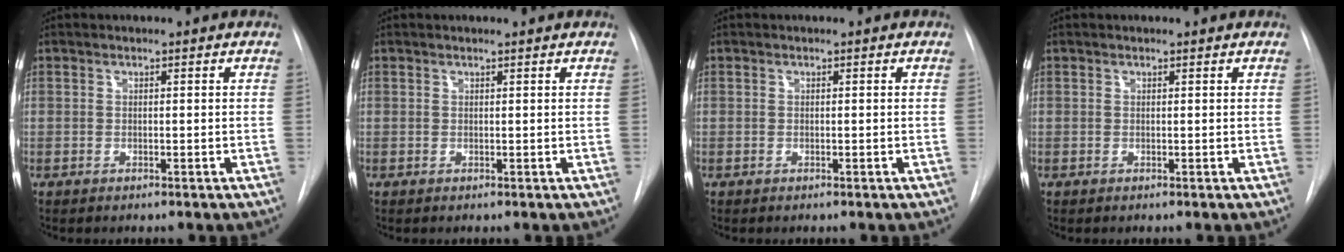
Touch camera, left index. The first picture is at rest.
{"total": 0.9, "force": [0.9, -0.2, 0.2], "torque": [-0.009, 0.004, 0.015]}
{"total": 0.0}
{"total": 0.8, "force": [0.8, 0.0, 0.1], "torque": [-0.007, 0.007, 0.011]}